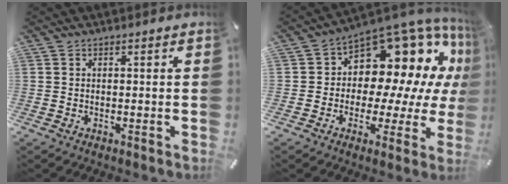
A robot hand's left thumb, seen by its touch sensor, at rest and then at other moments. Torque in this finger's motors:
{"motor_torque": [2.47, 2.54, 1.43, -0.59, 0.12]}